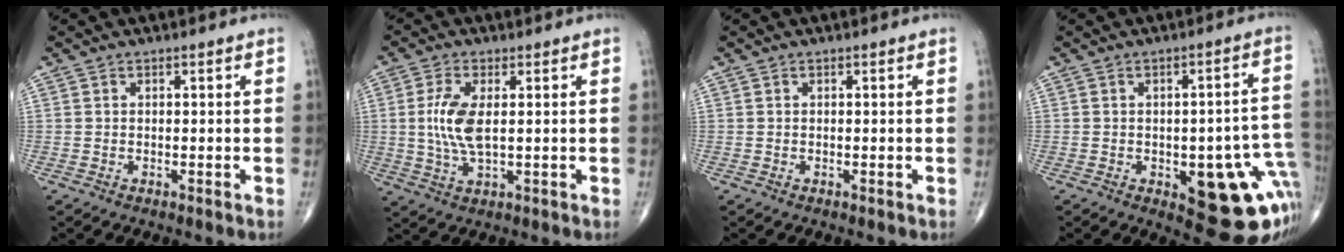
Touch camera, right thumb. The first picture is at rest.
{"total": 7.5, "force": [0.7, 3.0, 6.8], "torque": [-0.155, -0.006, 0.017]}
{"total": 0.0}
{"total": 17.5, "force": [-4.5, 6.8, 15.5], "torque": [-0.128, 0.026, -0.029]}